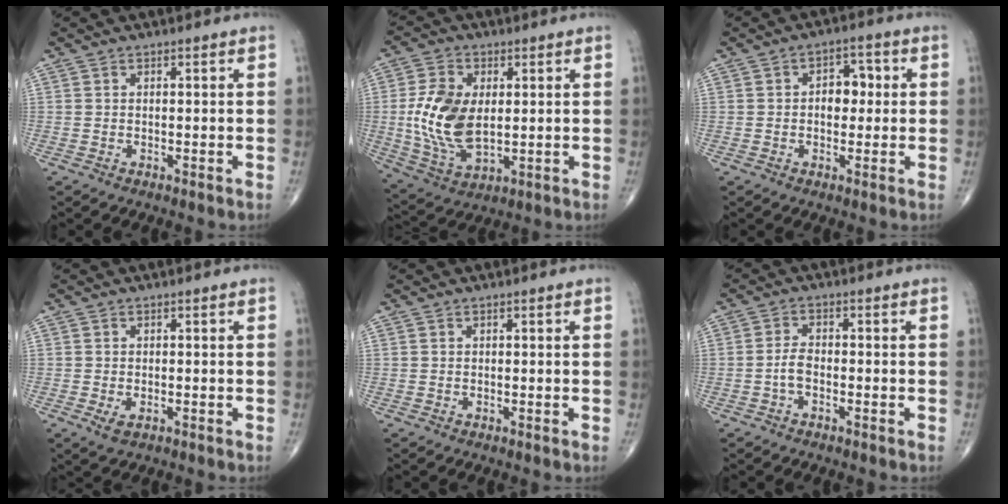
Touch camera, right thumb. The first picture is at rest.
{"total": 13.3, "force": [0.9, 7.8, 10.8], "torque": [-0.210, -0.010, 0.026]}
{"total": 5.4, "force": [0.4, 3.6, 4.0], "torque": [-0.029, 0.013, -0.001]}
{"total": 2.2, "force": [-0.9, 1.1, 1.7], "torque": [-0.032, -0.001, -0.012]}
{"total": 0.0}
{"total": 2.8, "force": [-1.1, 1.3, 2.2], "torque": [-0.046, 0.013, -0.026]}